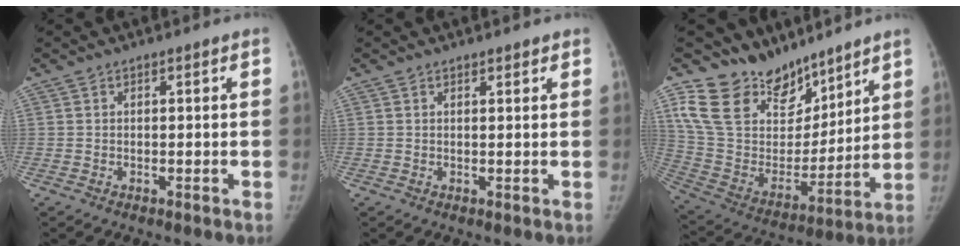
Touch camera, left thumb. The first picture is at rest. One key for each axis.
{"total": 1.4, "fx": 1.2, "fy": 0.5, "fz": 0.6, "tx": -0.002, "ty": -0.004, "tz": 0.016}
{"total": 19.2, "fx": 14.8, "fy": 10.8, "fz": 6.0, "tx": -0.053, "ty": -0.089, "tz": 0.280}